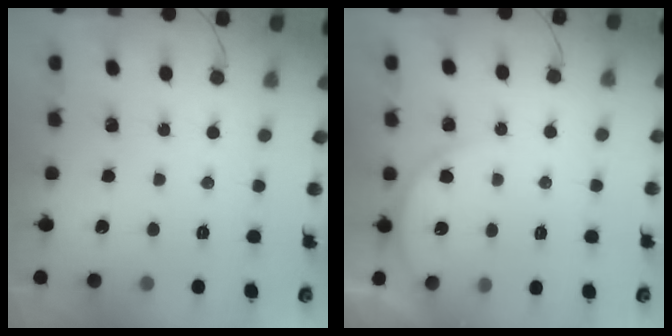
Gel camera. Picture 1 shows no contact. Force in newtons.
{"total": 5.4, "press": 5.4, "slide": 0.3}